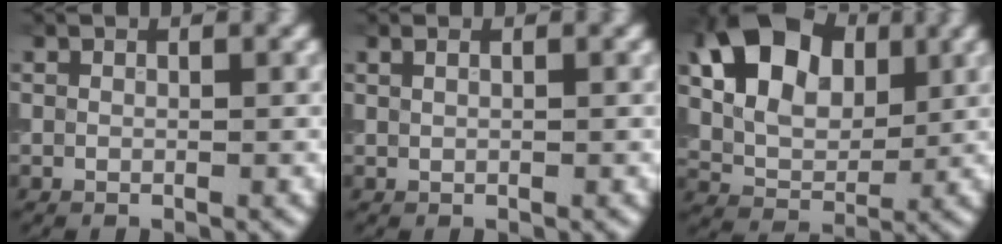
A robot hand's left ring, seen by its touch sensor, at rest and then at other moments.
{"total": 1.2, "force": [0.7, 0.6, 0.8], "torque": [-0.009, -0.002, -0.001]}
{"total": 10.6, "force": [3.3, 7.0, 7.3], "torque": [-0.132, 0.012, 0.047]}